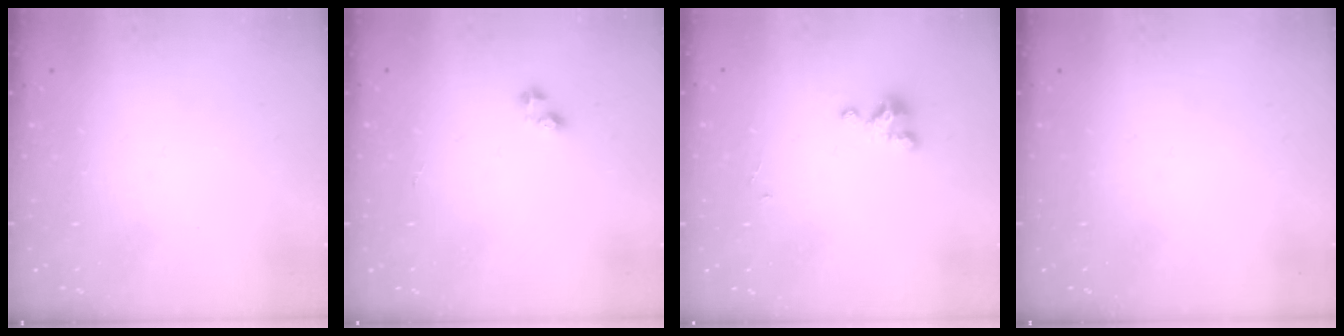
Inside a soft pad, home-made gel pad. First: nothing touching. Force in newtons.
{"total": 2.2, "press": 2.2, "slide": 0.3}
{"total": 2.7, "press": 2.7, "slide": 0.3}
{"total": 0.0}